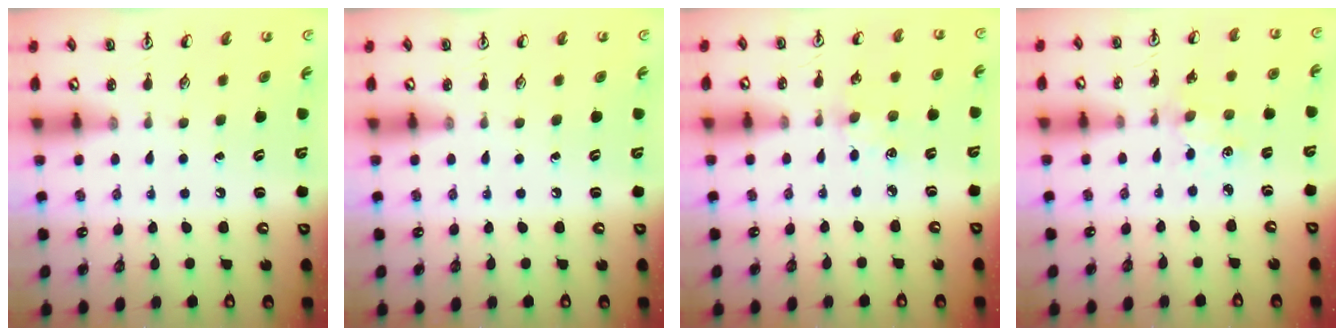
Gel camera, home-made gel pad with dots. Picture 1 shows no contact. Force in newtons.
{"total": 0.0}
{"total": 5.4, "press": 5.4, "slide": 0.7}
{"total": 2.5, "press": 2.5, "slide": 0.5}